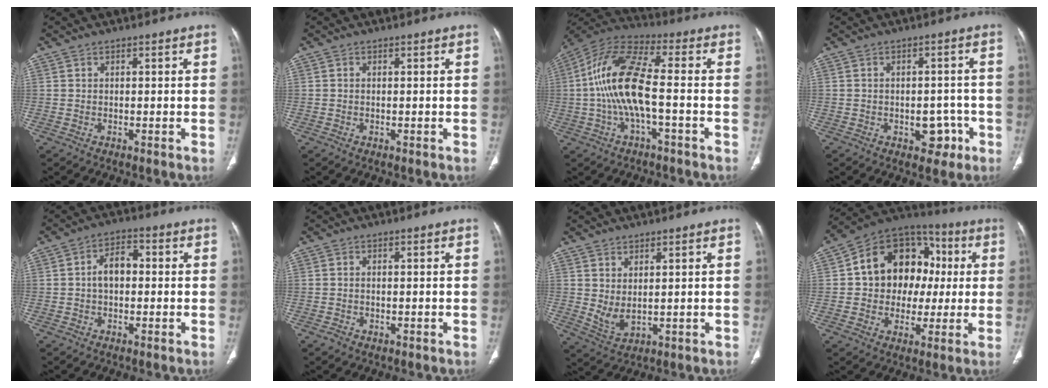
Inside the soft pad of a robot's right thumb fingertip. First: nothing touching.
{"total": 0.0}
{"total": 14.0, "force": [-1.5, 4.6, 13.2], "torque": [-0.286, 0.040, -0.032]}
{"total": 5.2, "force": [-2.2, 3.7, 3.0], "torque": [-0.011, 0.020, -0.023]}
{"total": 5.5, "force": [-0.1, 3.6, 4.1], "torque": [-0.063, 0.021, -0.011]}
{"total": 1.1, "force": [-0.5, 0.9, 0.5], "torque": [-0.009, 0.004, -0.007]}
{"total": 4.3, "force": [1.1, 2.0, 3.7], "torque": [-0.073, -0.016, 0.033]}
{"total": 18.8, "force": [1.9, 14.7, 11.6], "torque": [-0.127, 0.035, 0.027]}